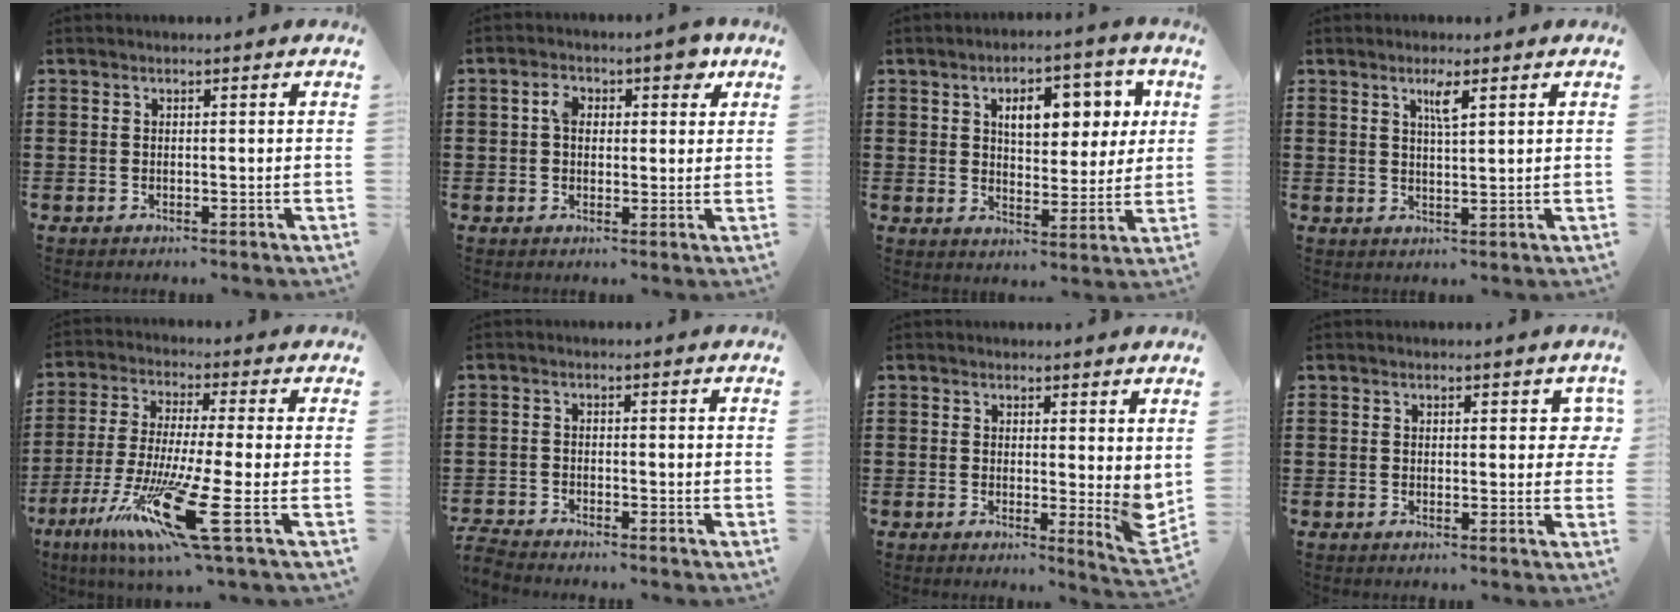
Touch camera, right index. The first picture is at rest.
{"total": 5.1, "force": [1.8, 2.9, 3.8], "torque": [-0.063, 0.004, 0.023]}
{"total": 7.9, "force": [3.1, 4.2, 5.9], "torque": [-0.090, -0.001, 0.045]}
{"total": 3.0, "force": [1.6, 0.3, 2.5], "torque": [-0.045, -0.002, 0.024]}
{"total": 16.6, "force": [-7.7, 1.0, 14.7], "torque": [-0.295, -0.012, -0.129]}
{"total": 2.0, "force": [-2.0, 0.0, 0.0], "torque": [-0.012, -0.004, -0.045]}
{"total": 2.8, "force": [1.1, 0.9, 2.4], "torque": [-0.033, -0.005, 0.019]}
{"total": 2.6, "force": [1.0, 1.7, 1.8], "torque": [-0.015, 0.000, 0.012]}